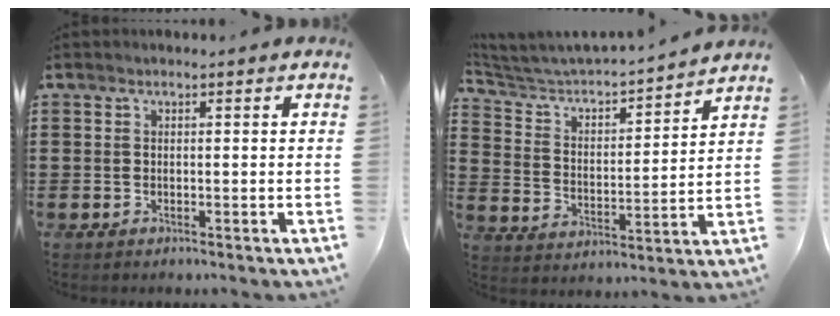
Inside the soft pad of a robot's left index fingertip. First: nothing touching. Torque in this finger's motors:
{"motor_torque": [-0.38, 0.38, 0.11, 0.07]}